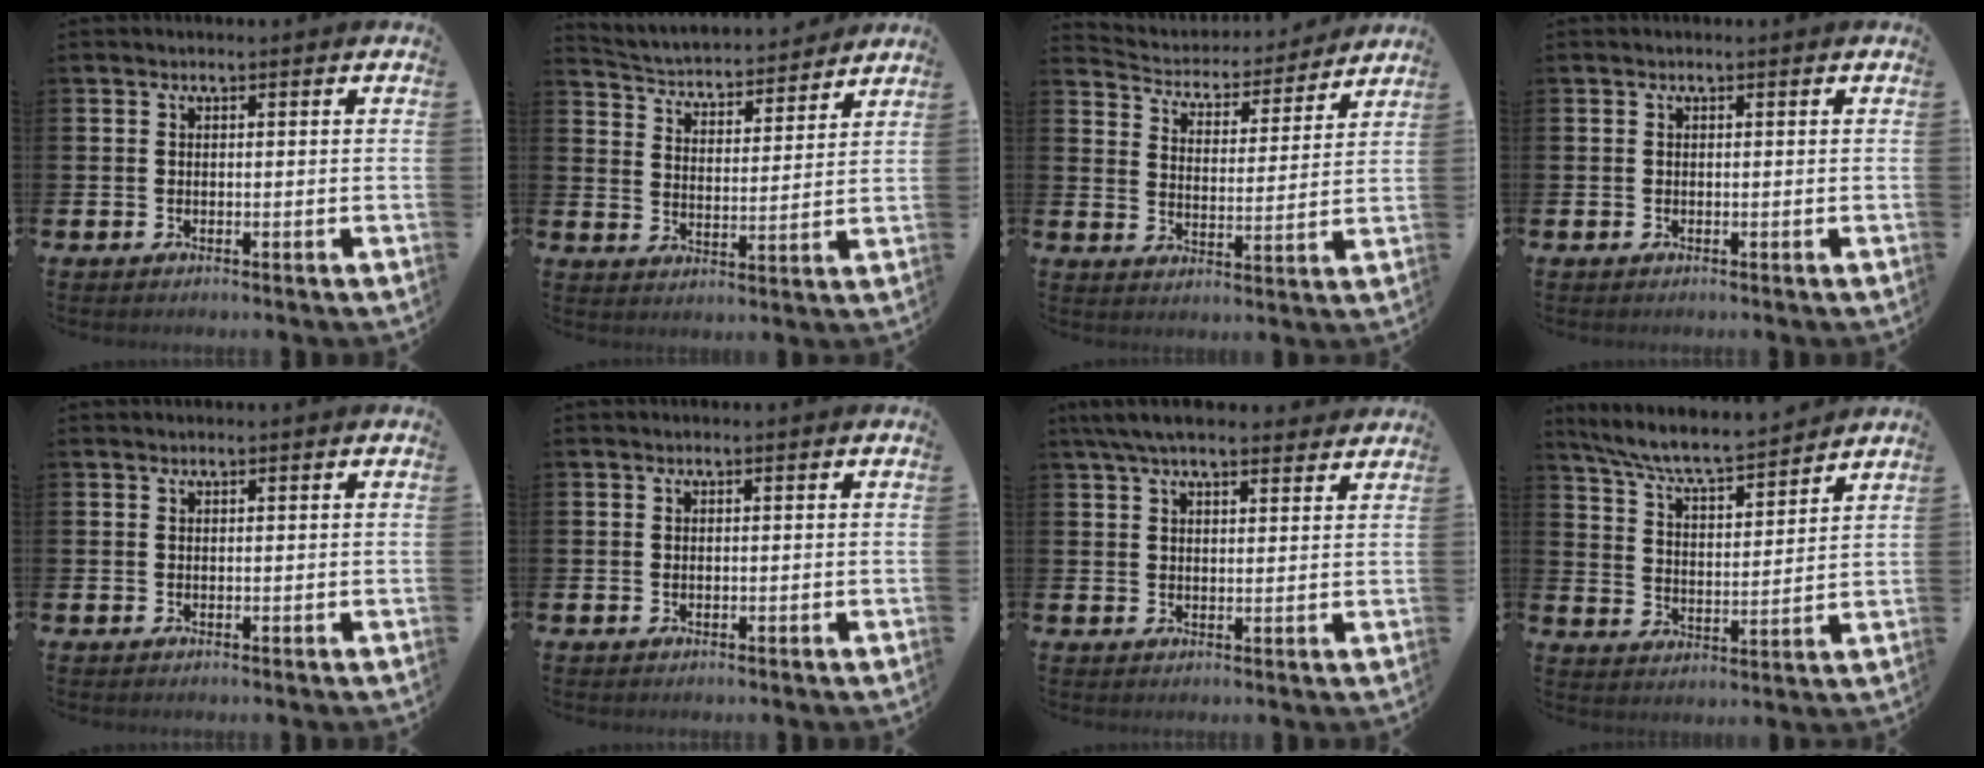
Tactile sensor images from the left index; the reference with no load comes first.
{"total": 3.9, "force": [3.8, 0.9, 0.2], "torque": [-0.034, -0.039, 0.059]}
{"total": 4.6, "force": [4.5, 1.3, 0.2], "torque": [-0.038, -0.043, 0.072]}
{"total": 0.0}
{"total": 0.0}
{"total": 0.0}
{"total": 5.9, "force": [5.2, 1.3, 2.4], "torque": [-0.057, -0.014, 0.097]}
{"total": 7.3, "force": [6.9, 0.4, 2.4], "torque": [-0.080, -0.050, 0.120]}